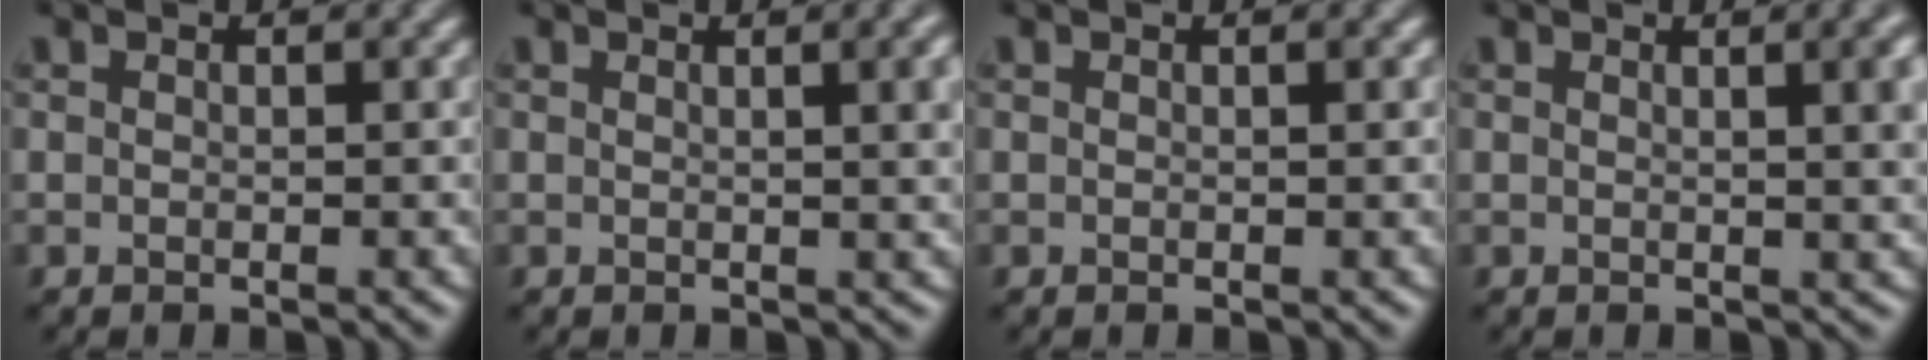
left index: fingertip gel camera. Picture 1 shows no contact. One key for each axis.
{"total": 6.0, "fx": 1.7, "fy": 2.4, "fz": 5.2, "tx": -0.025, "ty": 0.019, "tz": 0.013}
{"total": 1.0, "fx": 0.3, "fy": 0.3, "fz": 0.9, "tx": -0.012, "ty": 0.002, "tz": 0.000}
{"total": 7.0, "fx": 2.1, "fy": 2.9, "fz": 6.0, "tx": -0.024, "ty": 0.025, "tz": 0.015}